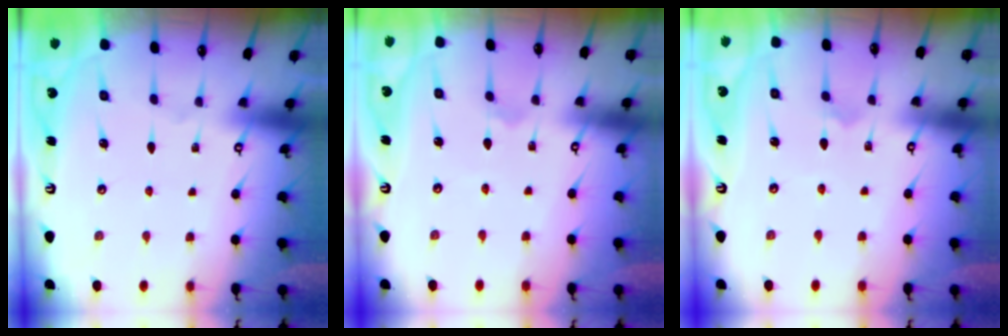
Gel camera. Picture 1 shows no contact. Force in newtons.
{"total": 1.6, "press": 1.6, "slide": 0.1}
{"total": 2.7, "press": 2.7, "slide": 0.3}